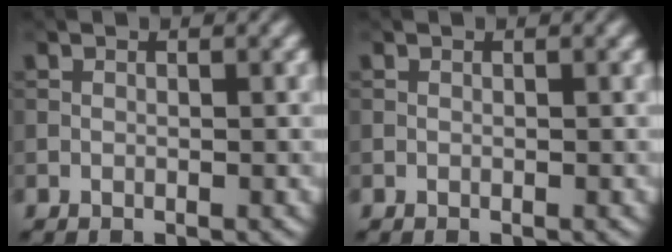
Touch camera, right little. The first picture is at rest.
{"total": 0.0}